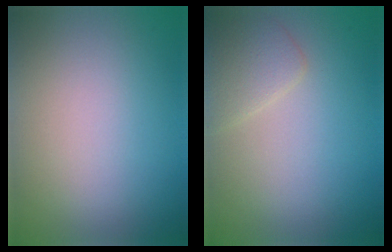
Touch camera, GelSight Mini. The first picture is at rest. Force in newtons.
{"total": 2.0, "press": 2.0, "slide": 0.1}